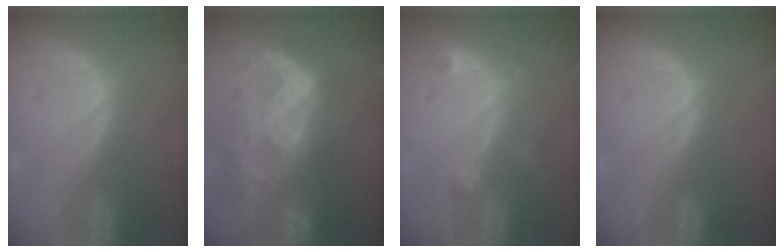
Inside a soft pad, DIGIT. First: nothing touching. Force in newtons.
{"total": 11.3, "press": 9.6, "slide": 6.0}
{"total": 2.6, "press": 2.6, "slide": 0.2}
{"total": 0.0}